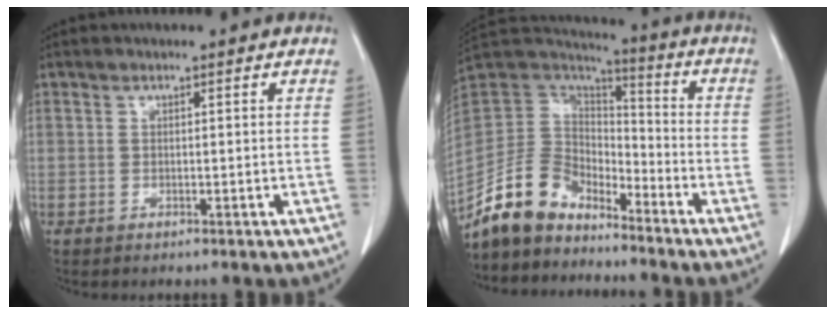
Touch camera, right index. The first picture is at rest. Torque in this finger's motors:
{"motor_torque": [-0.10, -0.20, 0.01, -0.13]}